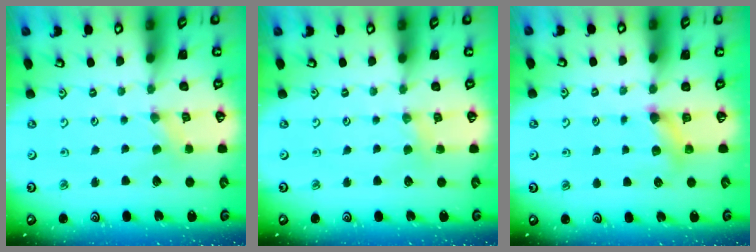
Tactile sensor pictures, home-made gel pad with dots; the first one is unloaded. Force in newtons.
{"total": 2.5, "press": 2.4, "slide": 0.4}
{"total": 5.6, "press": 5.6, "slide": 0.6}